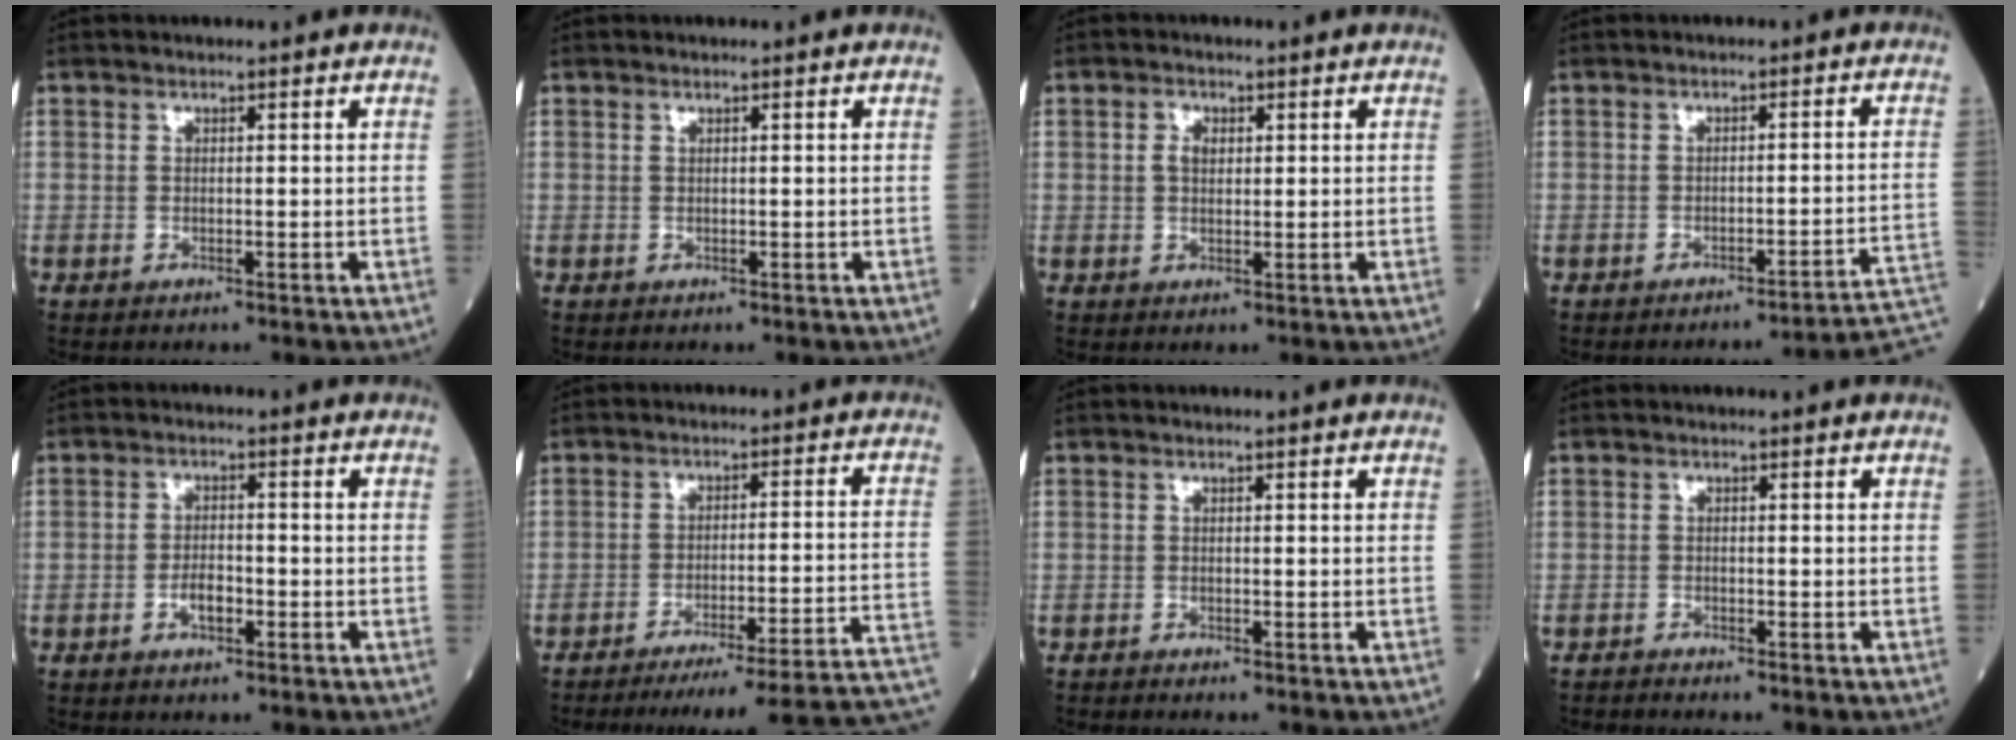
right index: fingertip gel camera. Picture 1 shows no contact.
{"total": 0.0}
{"total": 2.5, "force": [0.7, 1.6, 1.7], "torque": [-0.034, 0.005, 0.013]}
{"total": 7.3, "force": [-6.2, -1.3, 3.5], "torque": [-0.018, 0.012, -0.072]}
{"total": 2.9, "force": [-1.2, 1.3, 2.3], "torque": [-0.040, 0.004, -0.021]}
{"total": 17.5, "force": [-14.3, -0.7, 10.1], "torque": [-0.085, 0.012, -0.192]}
{"total": 0.9, "force": [-0.9, 0.0, 0.2], "torque": [0.001, 0.001, -0.016]}
{"total": 1.3, "force": [-1.3, -0.2, 0.0], "torque": [0.001, 0.000, -0.023]}